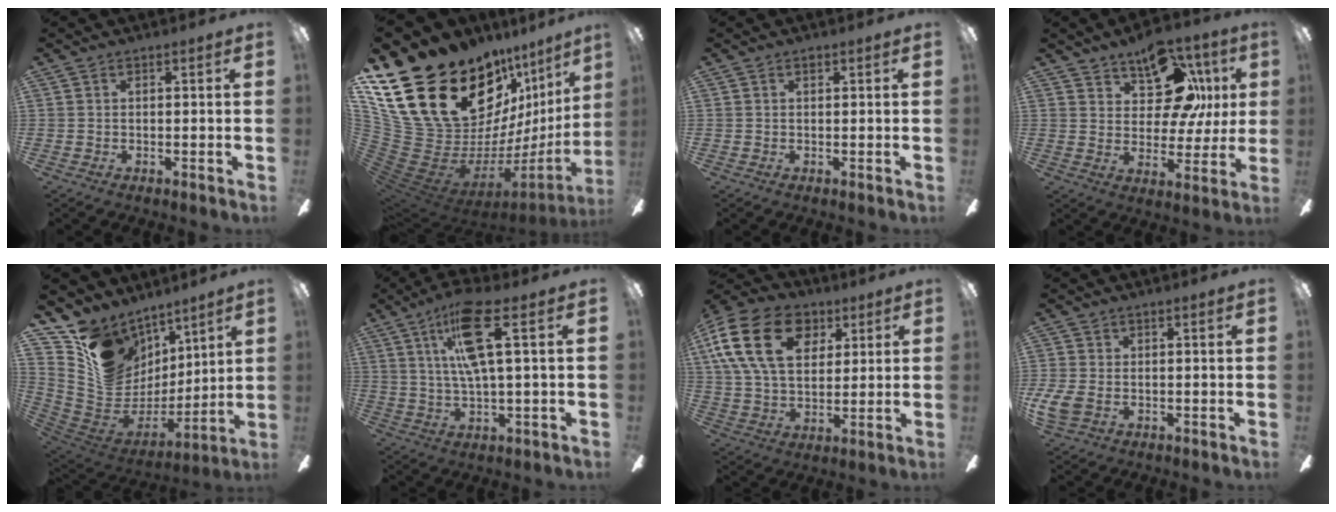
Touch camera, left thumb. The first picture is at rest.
{"total": 31.5, "force": [15.5, 16.8, 21.7], "torque": [-0.410, -0.149, 0.338]}
{"total": 0.6, "force": [0.4, 0.3, 0.3], "torque": [-0.006, 0.002, 0.006]}
{"total": 15.6, "force": [7.9, 9.2, 9.7], "torque": [-0.140, -0.028, 0.142]}
{"total": 15.1, "force": [9.0, 11.3, 4.5], "torque": [-0.100, -0.061, 0.180]}
{"total": 14.8, "force": [5.5, 3.9, 13.2], "torque": [-0.235, -0.001, 0.086]}
{"total": 20.3, "force": [8.2, 13.3, 12.9], "torque": [-0.252, -0.015, 0.142]}
{"total": 4.5, "force": [-0.6, 3.1, 3.3], "torque": [-0.083, -0.001, -0.013]}